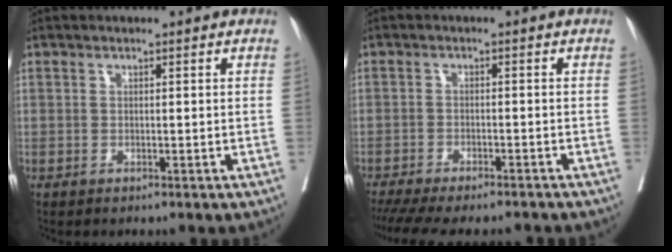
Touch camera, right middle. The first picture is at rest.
{"total": 14.1, "force": [-12.4, 2.9, 6.2], "torque": [-0.130, -0.022, -0.170]}